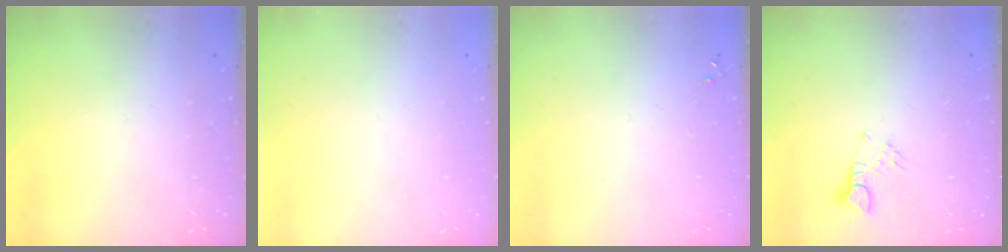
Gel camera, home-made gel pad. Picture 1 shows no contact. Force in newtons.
{"total": 0.0}
{"total": 0.0}
{"total": 2.9, "press": 2.9, "slide": 0.2}